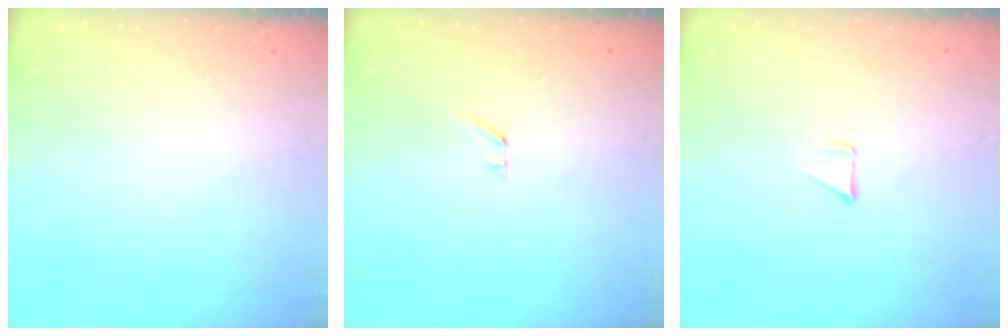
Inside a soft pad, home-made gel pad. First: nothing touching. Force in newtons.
{"total": 5.2, "press": 4.5, "slide": 2.5}
{"total": 1.5, "press": 1.5, "slide": 0.1}